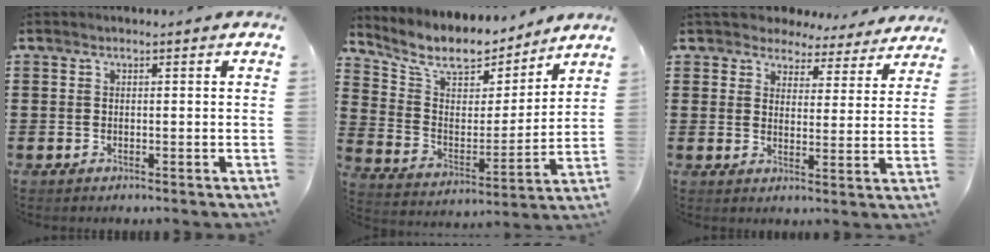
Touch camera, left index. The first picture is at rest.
{"total": 8.6, "force": [7.4, 3.4, 2.9], "torque": [-0.083, -0.053, 0.126]}
{"total": 4.5, "force": [4.3, 1.3, 0.1], "torque": [-0.028, -0.024, 0.074]}